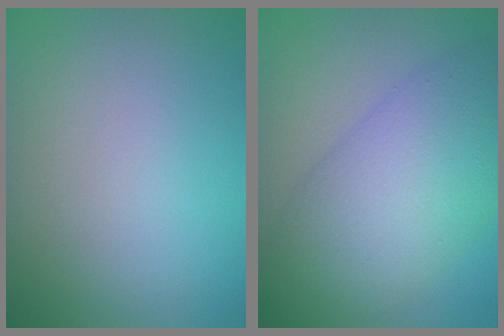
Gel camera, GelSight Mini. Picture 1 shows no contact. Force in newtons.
{"total": 8.2, "press": 8.2, "slide": 0.2}